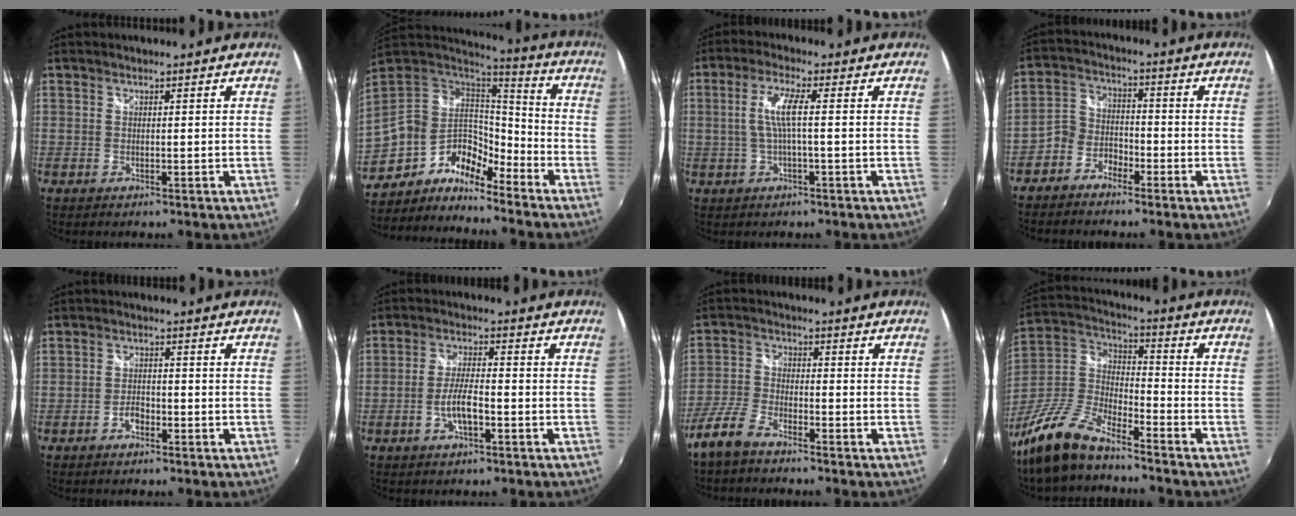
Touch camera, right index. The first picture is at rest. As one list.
[{"total": 14.3, "force": [-8.4, 9.1, 7.2], "torque": [-0.143, 0.005, -0.166]}, {"total": 5.2, "force": [-0.3, 0.3, 5.2], "torque": [-0.104, 0.002, -0.001]}, {"total": 5.2, "force": [-3.8, 3.3, 1.4], "torque": [-0.034, 0.018, -0.081]}, {"total": 2.2, "force": [-1.3, 1.3, 1.2], "torque": [-0.025, 0.007, -0.024]}, {"total": 5.0, "force": [-1.9, 1.2, 4.5], "torque": [-0.091, 0.005, -0.034]}, {"total": 6.4, "force": [-5.0, 1.9, 3.4], "torque": [-0.086, 0.002, -0.105]}, {"total": 15.7, "force": [-11.8, 4.9, 9.2], "torque": [-0.216, -0.010, -0.238]}]